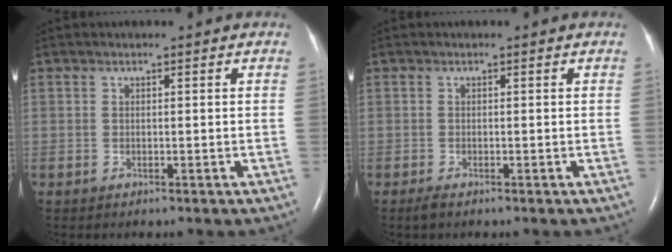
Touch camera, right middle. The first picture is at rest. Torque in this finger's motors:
{"motor_torque": [0.23, -0.08, -0.01, 0.02]}